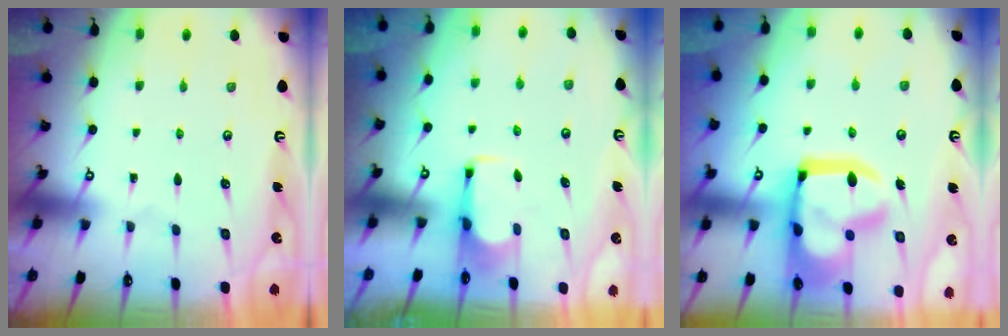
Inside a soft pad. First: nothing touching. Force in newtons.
{"total": 2.5, "press": 2.3, "slide": 0.9}
{"total": 17.7, "press": 17.6, "slide": 2.2}